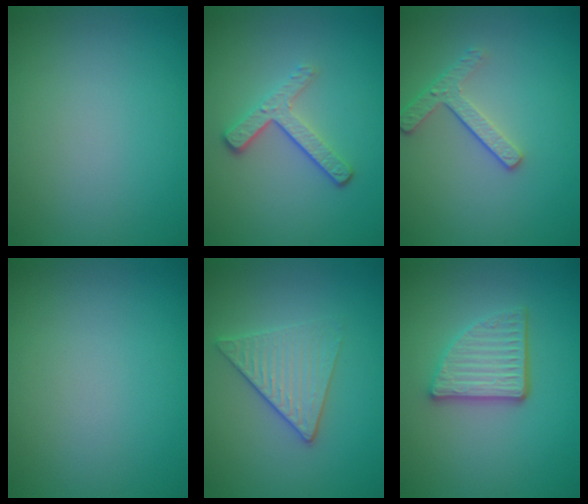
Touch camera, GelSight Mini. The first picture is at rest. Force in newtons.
{"total": 3.4, "press": 2.5, "slide": 2.3}
{"total": 2.5, "press": 2.2, "slide": 1.1}
{"total": 0.0}
{"total": 3.5, "press": 3.1, "slide": 1.5}
{"total": 4.2, "press": 3.3, "slide": 2.6}